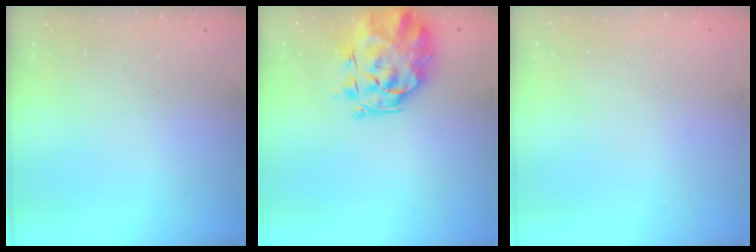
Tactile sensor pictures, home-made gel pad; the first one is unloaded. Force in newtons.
{"total": 3.5, "press": 3.2, "slide": 1.5}
{"total": 1.8, "press": 1.8, "slide": 0.2}